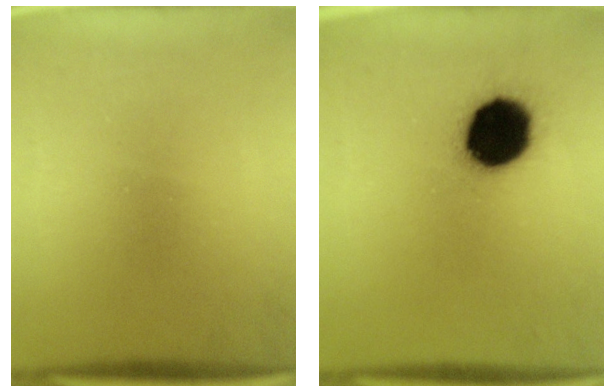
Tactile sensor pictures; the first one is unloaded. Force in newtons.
{"total": 15.8}